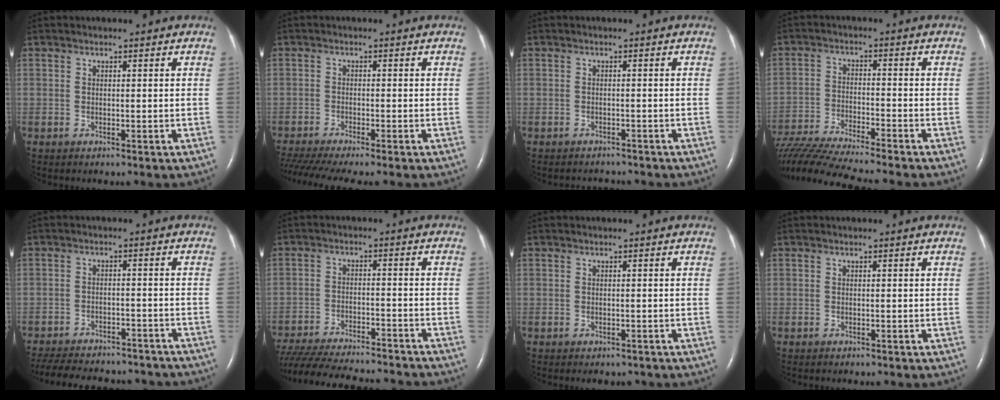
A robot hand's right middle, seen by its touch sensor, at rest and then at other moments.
{"total": 9.1, "force": [-7.7, 0.1, 4.9], "torque": [-0.076, -0.017, -0.126]}
{"total": 2.7, "force": [-2.7, 0.7, 0.1], "torque": [0.000, -0.006, -0.035]}
{"total": 16.0, "force": [-14.2, -0.9, 7.3], "torque": [-0.141, -0.030, -0.245]}
{"total": 21.1, "force": [-18.5, 6.2, 8.0], "torque": [-0.180, -0.021, -0.238]}
{"total": 23.8, "force": [-21.2, 4.0, 10.0], "torque": [-0.211, -0.046, -0.299]}
{"total": 1.5, "force": [-1.2, 0.8, 0.4], "torque": [-0.006, -0.001, -0.013]}
{"total": 0.0}